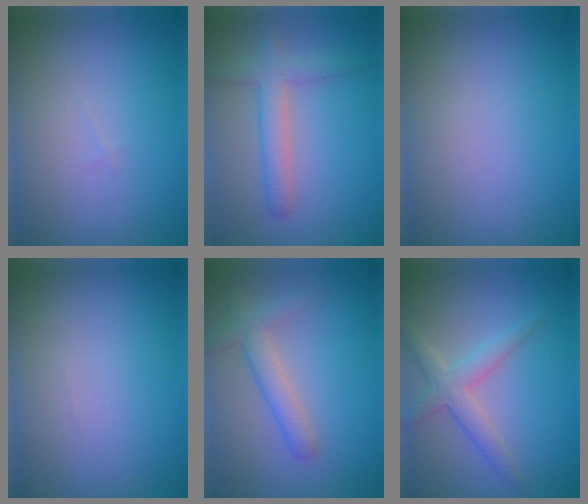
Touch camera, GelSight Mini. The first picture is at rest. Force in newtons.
{"total": 2.8, "press": 2.8, "slide": 0.1}
{"total": 0.0}
{"total": 0.0}
{"total": 2.8, "press": 2.8, "slide": 0.1}
{"total": 3.0, "press": 3.0, "slide": 0.1}